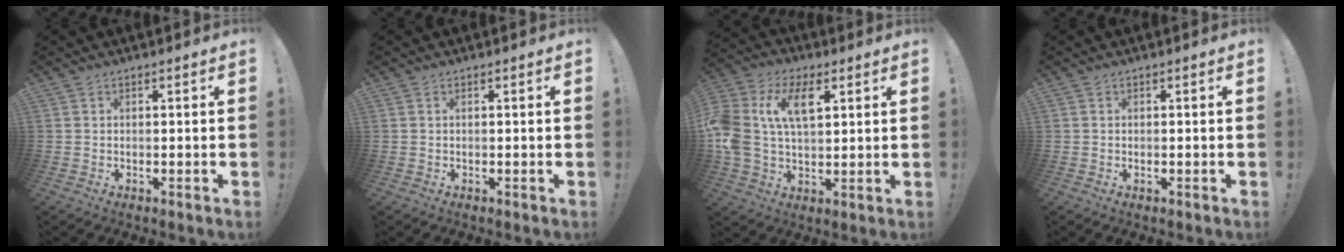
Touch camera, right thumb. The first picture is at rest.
{"total": 0.0}
{"total": 14.7, "force": [4.7, 9.0, 10.5], "torque": [-0.208, -0.008, 0.085]}
{"total": 0.0}